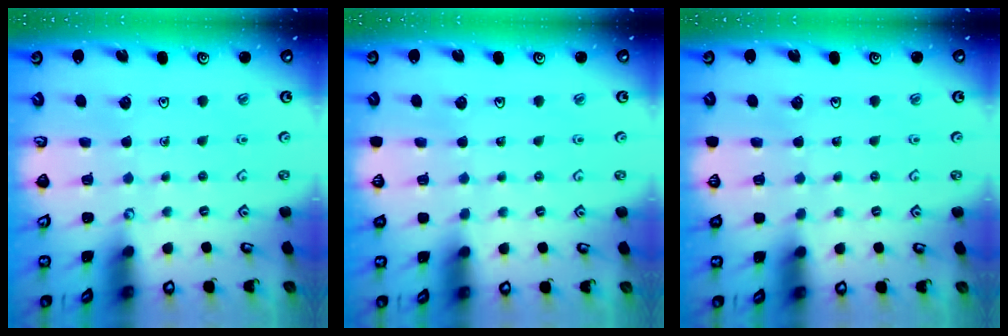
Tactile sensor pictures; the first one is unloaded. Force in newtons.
{"total": 0.0}
{"total": 0.0}